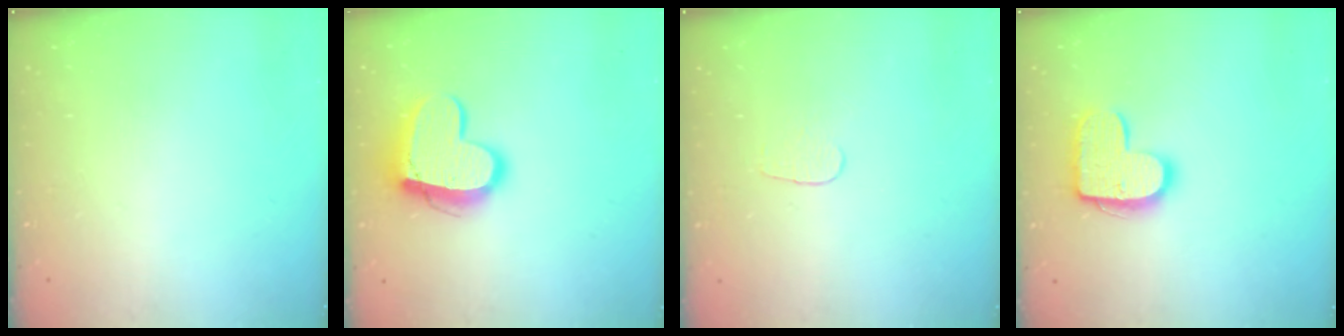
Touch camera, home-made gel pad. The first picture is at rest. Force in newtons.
{"total": 14.0, "press": 14.0, "slide": 0.6}
{"total": 4.0, "press": 4.0, "slide": 0.3}
{"total": 13.5, "press": 13.5, "slide": 0.6}